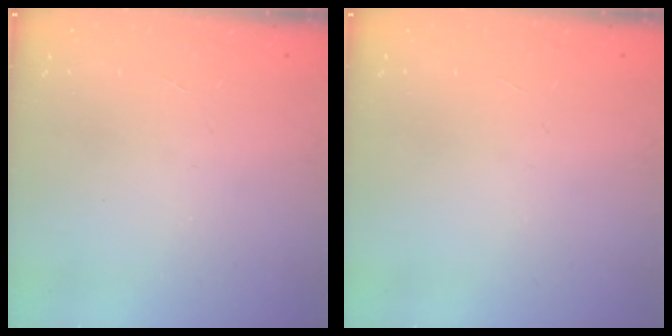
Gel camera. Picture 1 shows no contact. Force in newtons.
{"total": 0.0}